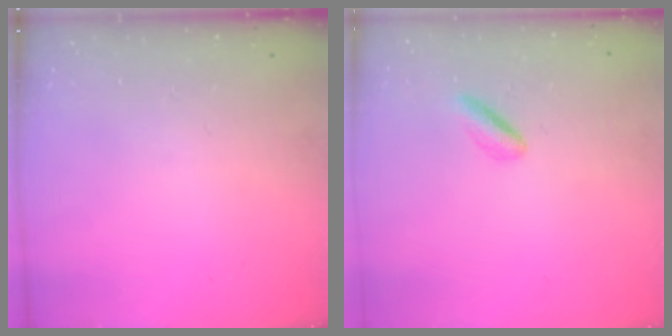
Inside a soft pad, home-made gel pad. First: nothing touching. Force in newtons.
{"total": 2.0, "press": 1.7, "slide": 1.0}